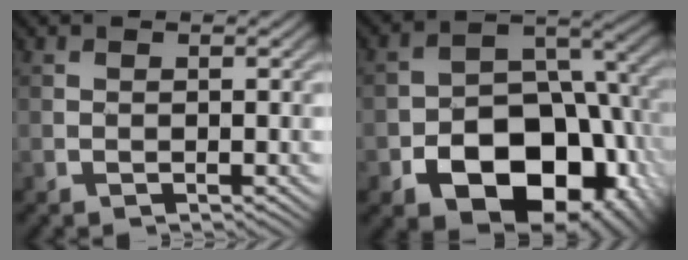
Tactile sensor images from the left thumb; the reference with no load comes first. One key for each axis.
{"total": 16.4, "fx": -6.5, "fy": 11.0, "fz": 10.3, "tx": -0.148, "ty": -0.036, "tz": -0.104}